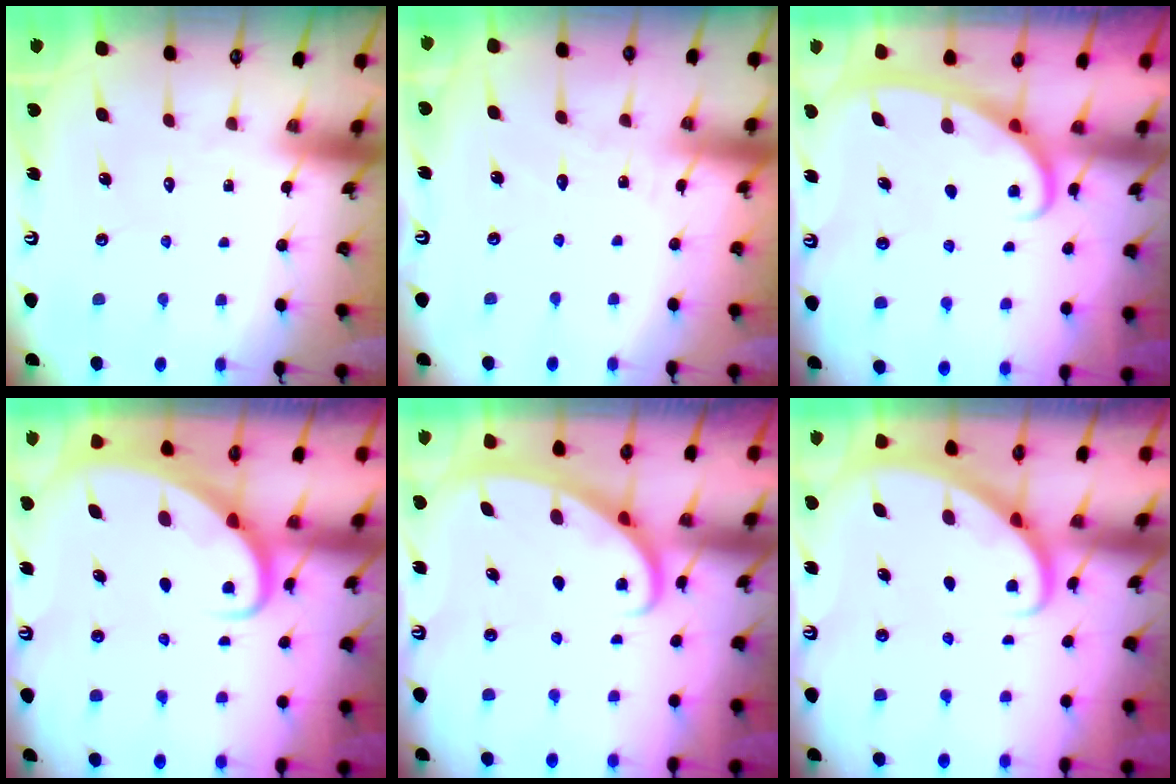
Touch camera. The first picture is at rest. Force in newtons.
{"total": 4.3, "press": 4.3, "slide": 0.5}
{"total": 2.9, "press": 2.9, "slide": 0.4}
{"total": 2.9, "press": 2.9, "slide": 0.2}
{"total": 3.1, "press": 3.1, "slide": 0.0}
{"total": 2.9, "press": 2.9, "slide": 0.2}